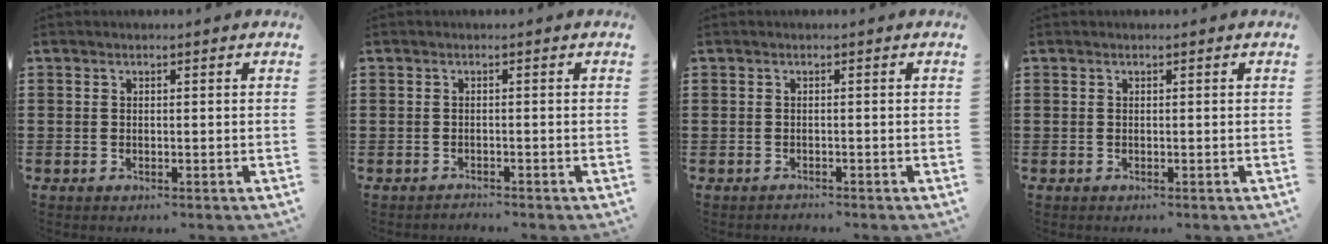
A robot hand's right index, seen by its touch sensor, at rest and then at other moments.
{"total": 0.9, "force": [-0.9, 0.0, -0.1], "torque": [-0.001, 0.002, -0.019]}
{"total": 0.6, "force": [-0.6, 0.0, -0.1], "torque": [0.000, -0.001, -0.013]}
{"total": 0.0}